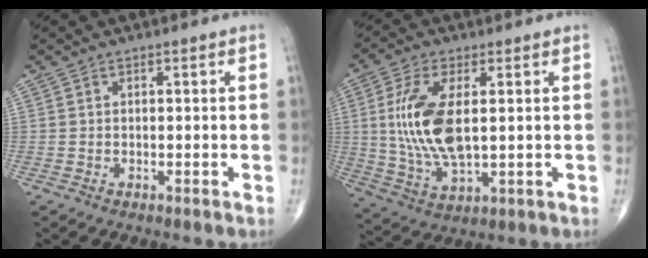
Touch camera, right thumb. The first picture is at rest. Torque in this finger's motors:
{"motor_torque": [-0.55, 0.95, 1.24, 0.35, 0.09]}